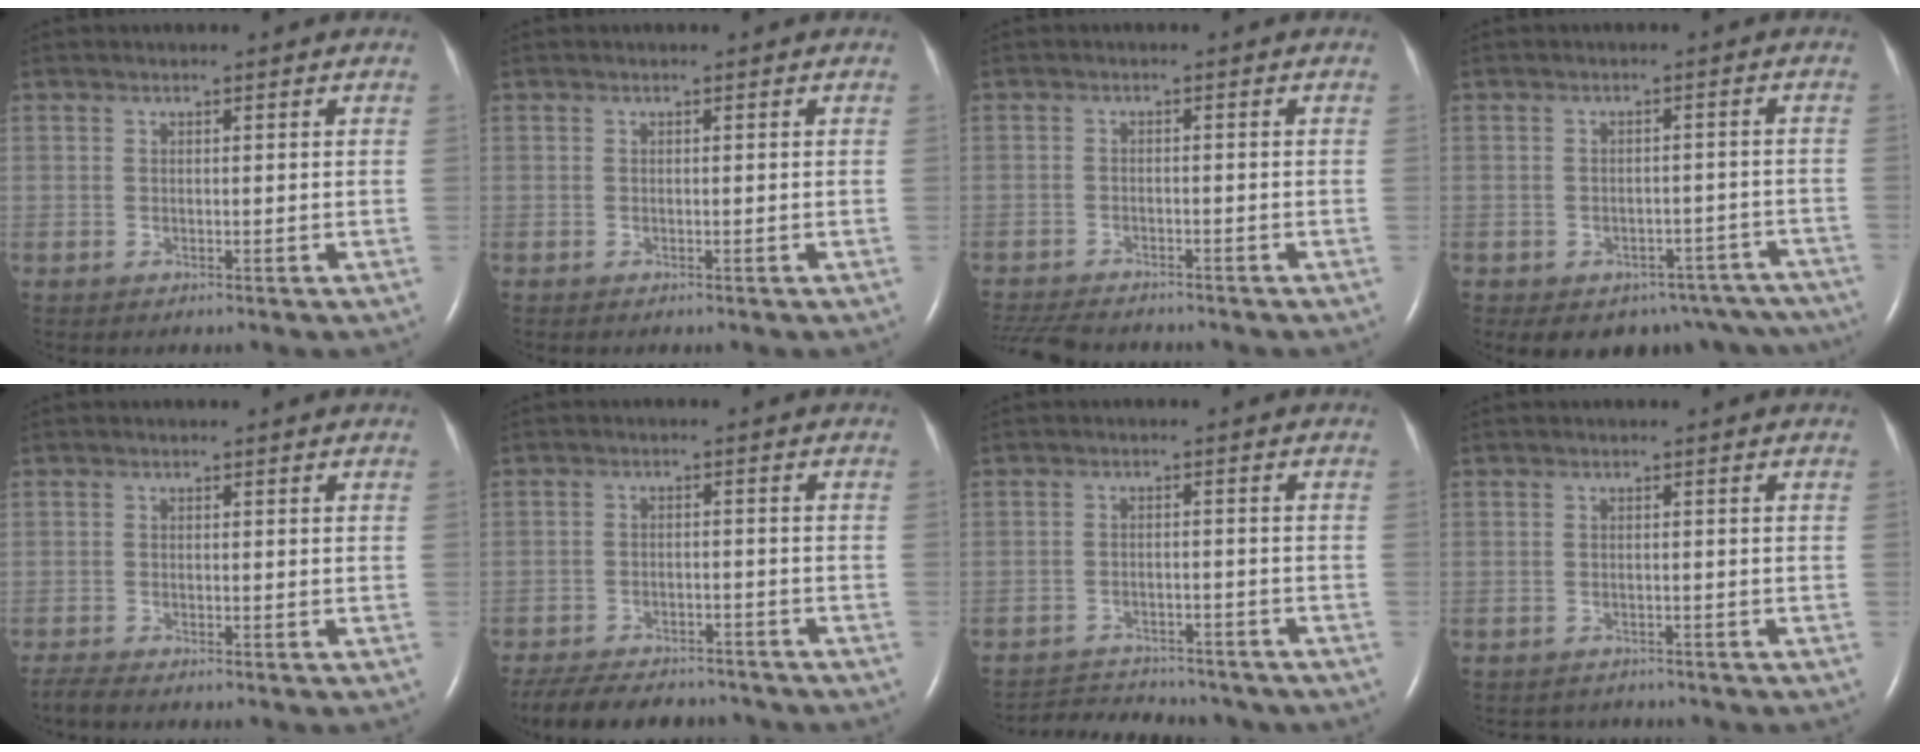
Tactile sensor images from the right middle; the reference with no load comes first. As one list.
[{"total": 0.0}, {"total": 9.0, "force": [-8.0, 2.3, 3.4], "torque": [-0.066, -0.013, -0.123]}, {"total": 13.9, "force": [-10.8, 7.9, 3.6], "torque": [-0.048, 0.029, -0.110]}, {"total": 1.6, "force": [-1.4, -0.1, 0.6], "torque": [-0.025, -0.008, -0.030]}, {"total": 14.6, "force": [-12.6, 4.9, 5.4], "torque": [-0.128, -0.008, -0.174]}, {"total": 10.7, "force": [-9.9, 3.3, 2.6], "torque": [-0.054, 0.010, -0.128]}, {"total": 2.6, "force": [-2.4, 1.1, -0.2], "torque": [-0.003, -0.002, -0.033]}]